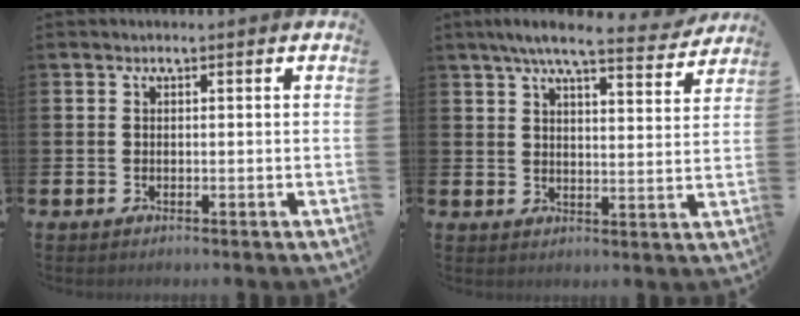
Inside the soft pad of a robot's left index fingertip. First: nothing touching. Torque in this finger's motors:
{"motor_torque": [1.08, -1.05, 0.65, 0.21]}